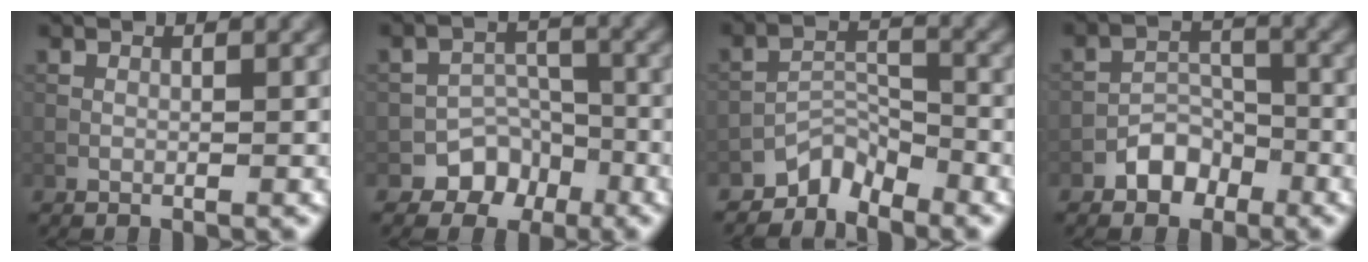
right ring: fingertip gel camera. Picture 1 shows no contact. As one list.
[{"total": 4.1, "force": [-2.7, 3.1, 0.8], "torque": [0.007, 0.011, -0.039]}, {"total": 3.4, "force": [-3.1, 1.2, 0.7], "torque": [-0.004, 0.010, -0.065]}, {"total": 3.1, "force": [-2.1, 2.0, 1.2], "torque": [-0.009, 0.010, -0.038]}]